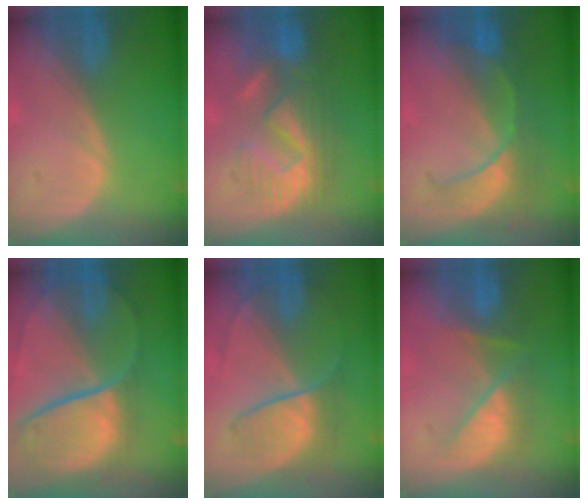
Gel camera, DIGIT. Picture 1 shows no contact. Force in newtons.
{"total": 9.0, "press": 8.9, "slide": 1.6}
{"total": 8.0, "press": 7.3, "slide": 3.3}
{"total": 11.6, "press": 9.6, "slide": 6.5}
{"total": 6.3, "press": 6.3, "slide": 0.6}
{"total": 7.6, "press": 7.3, "slide": 2.0}